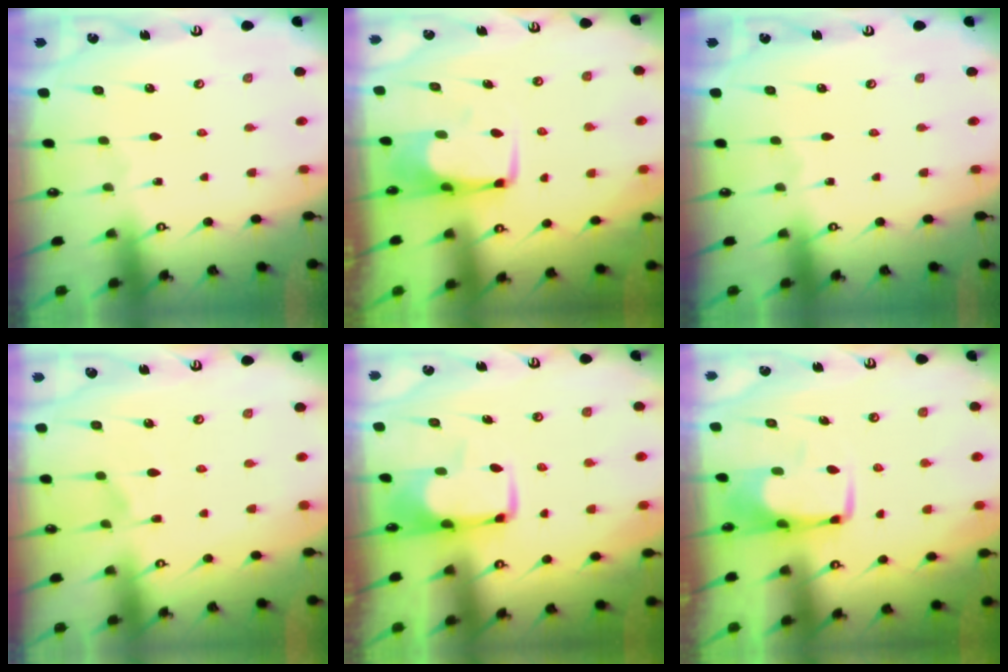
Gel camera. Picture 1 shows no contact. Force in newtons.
{"total": 1.0, "press": 0.8, "slide": 0.7}
{"total": 0.0}
{"total": 1.5, "press": 0.6, "slide": 1.4}
{"total": 1.5, "press": 1.4, "slide": 0.4}
{"total": 0.0}